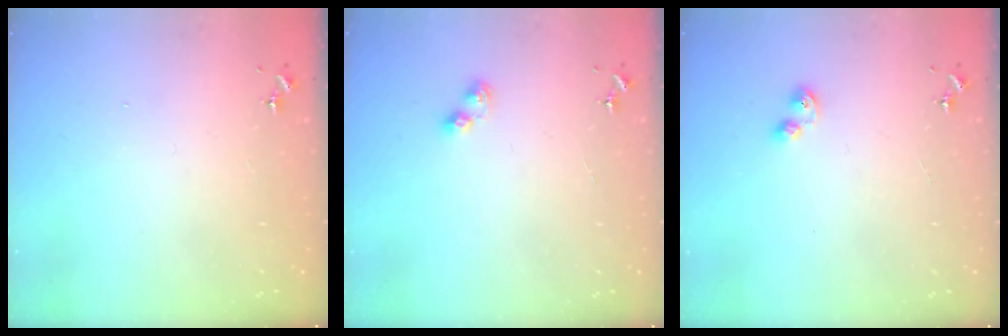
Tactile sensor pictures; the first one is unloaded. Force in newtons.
{"total": 4.9, "press": 4.9, "slide": 0.5}
{"total": 3.5, "press": 3.5, "slide": 0.4}